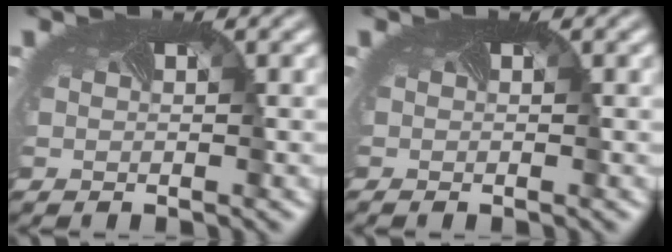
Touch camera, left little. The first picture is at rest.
{"total": 0.7, "force": [-0.4, 0.0, 0.6], "torque": [-0.009, -0.003, -0.004]}